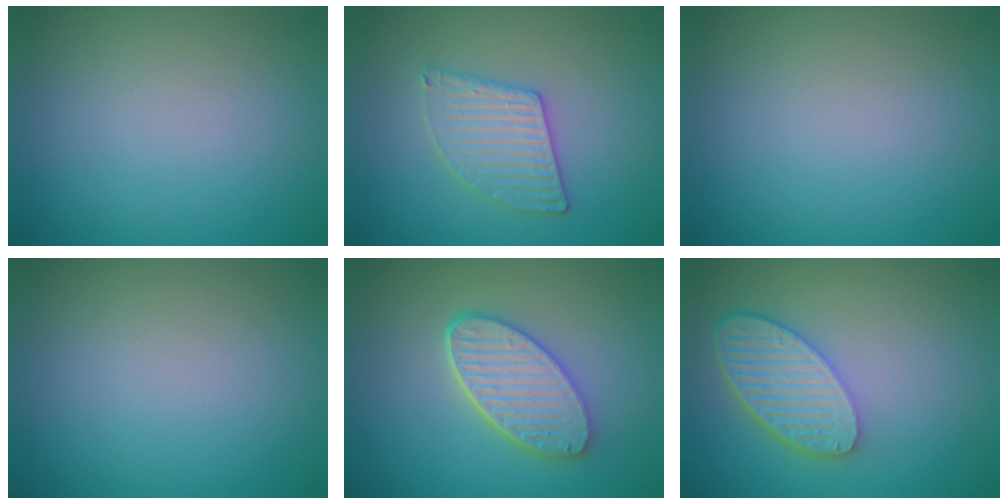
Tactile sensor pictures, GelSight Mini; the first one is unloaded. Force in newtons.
{"total": 3.0, "press": 3.0, "slide": 0.2}
{"total": 0.0}
{"total": 0.0}
{"total": 5.3, "press": 4.3, "slide": 3.1}
{"total": 5.7, "press": 4.4, "slide": 3.6}